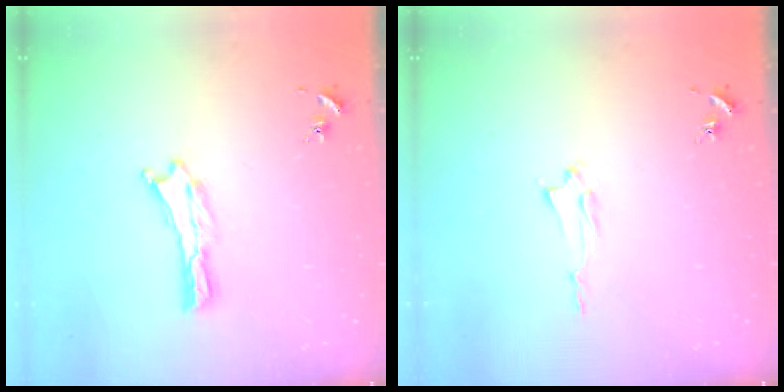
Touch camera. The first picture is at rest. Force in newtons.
{"total": 1.3, "press": 1.3, "slide": 0.2}